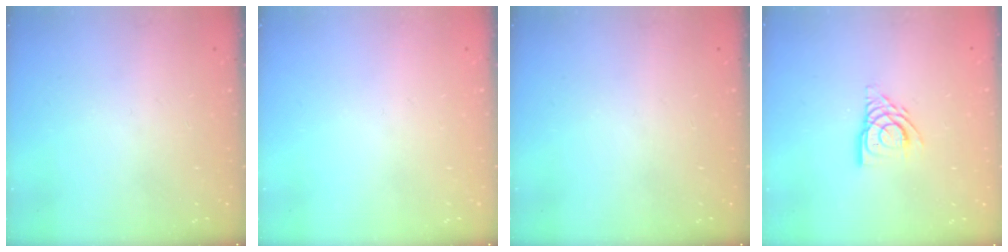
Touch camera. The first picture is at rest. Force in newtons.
{"total": 0.0}
{"total": 0.0}
{"total": 9.4, "press": 9.4, "slide": 1.1}